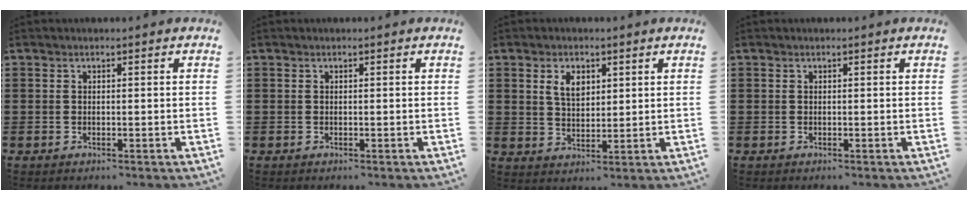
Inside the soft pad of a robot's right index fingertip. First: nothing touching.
{"total": 0.0}
{"total": 4.0, "force": [1.8, 2.3, 2.7], "torque": [-0.062, 0.010, 0.031]}
{"total": 0.0}